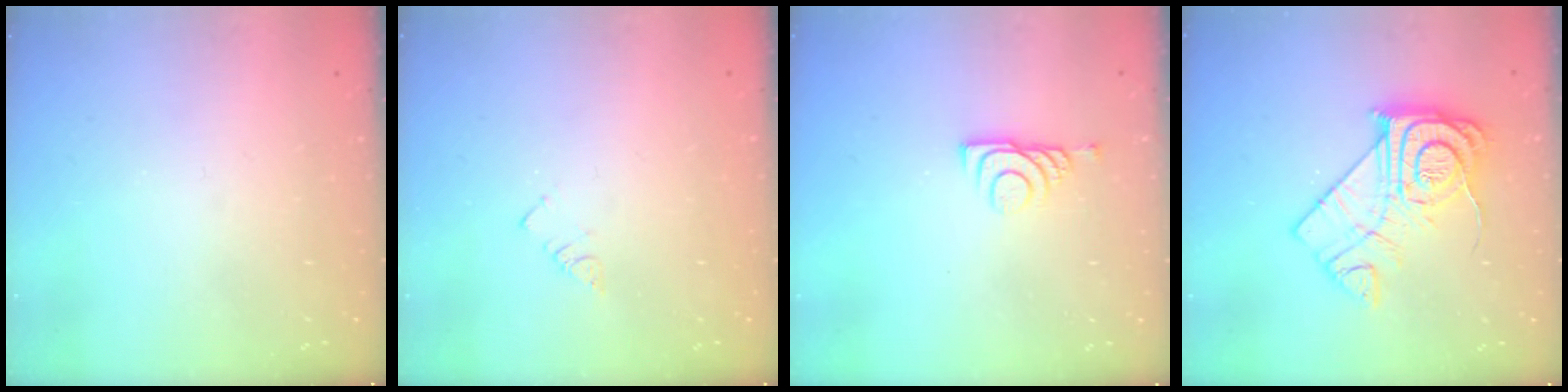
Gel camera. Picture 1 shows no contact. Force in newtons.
{"total": 3.0, "press": 2.9, "slide": 0.4}
{"total": 6.3, "press": 6.3, "slide": 0.9}
{"total": 16.2, "press": 16.1, "slide": 1.5}